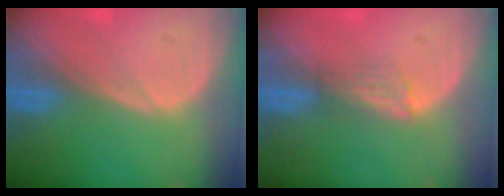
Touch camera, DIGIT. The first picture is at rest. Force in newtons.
{"total": 2.4, "press": 1.9, "slide": 1.5}